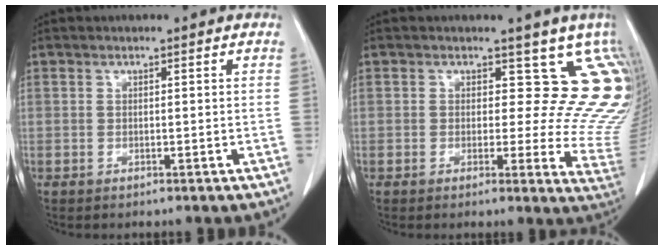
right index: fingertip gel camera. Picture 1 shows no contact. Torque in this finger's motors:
{"motor_torque": [0.30, 0.31, 0.09, 0.00]}